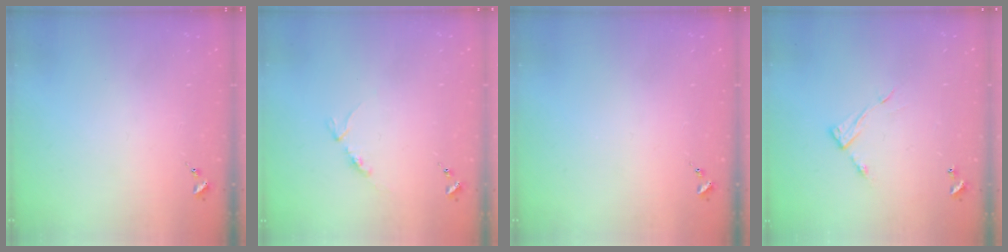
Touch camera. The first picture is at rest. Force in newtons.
{"total": 4.7, "press": 4.7, "slide": 0.7}
{"total": 0.0}
{"total": 7.6, "press": 7.6, "slide": 0.3}